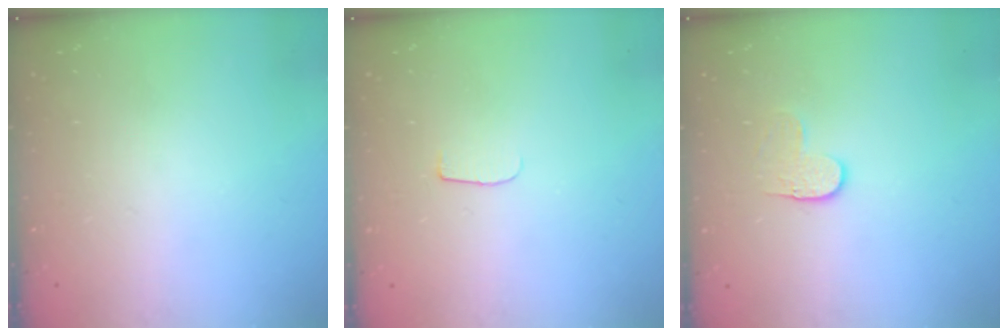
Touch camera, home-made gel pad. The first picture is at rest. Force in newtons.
{"total": 4.5, "press": 4.4, "slide": 0.5}
{"total": 3.3, "press": 3.3, "slide": 0.4}